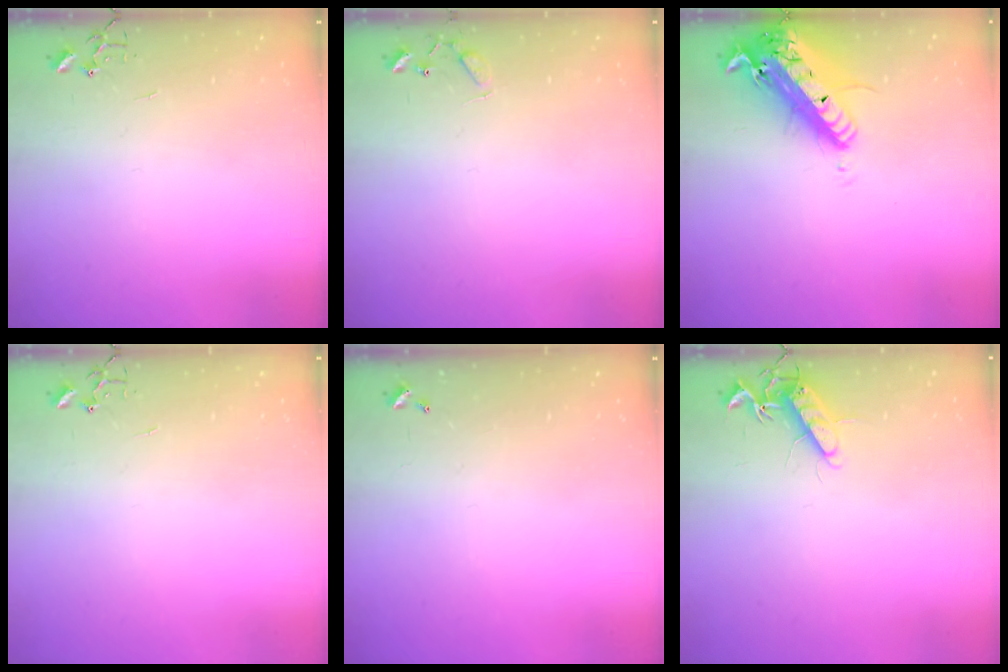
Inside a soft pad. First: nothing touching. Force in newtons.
{"total": 5.6, "press": 5.6, "slide": 0.5}
{"total": 21.3, "press": 20.9, "slide": 4.2}
{"total": 0.0}
{"total": 0.0}
{"total": 11.1, "press": 11.1, "slide": 0.3}